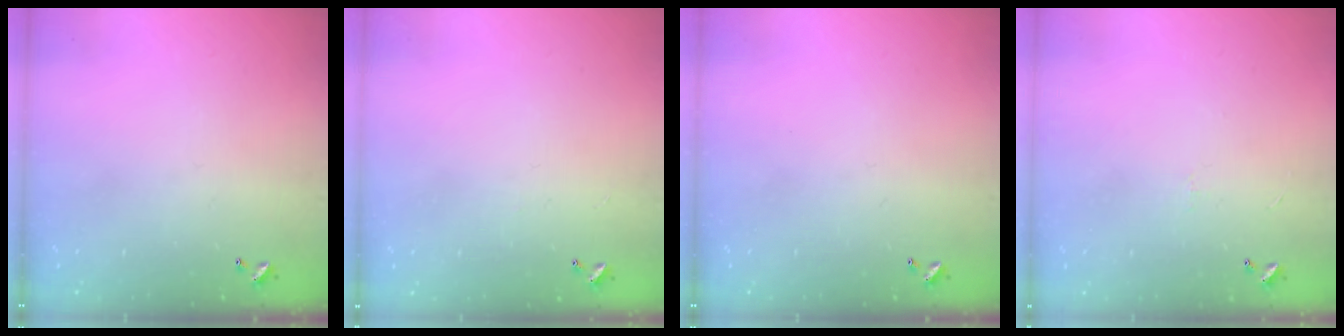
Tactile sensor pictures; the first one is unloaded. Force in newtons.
{"total": 0.6, "press": 0.2, "slide": 0.6}
{"total": 0.0}
{"total": 0.7, "press": 0.3, "slide": 0.7}